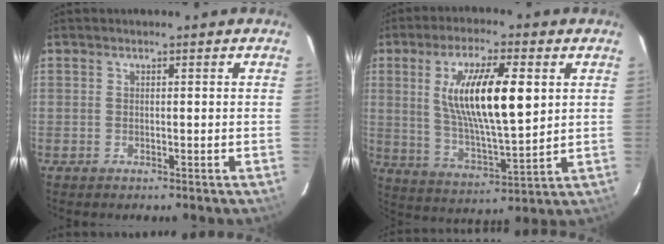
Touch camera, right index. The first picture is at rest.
{"total": 15.9, "force": [4.0, 4.3, 14.8], "torque": [-0.272, -0.002, 0.079]}